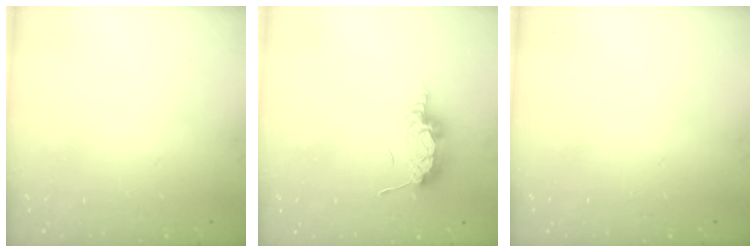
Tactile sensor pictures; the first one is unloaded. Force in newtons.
{"total": 10.9, "press": 8.7, "slide": 6.6}
{"total": 0.0}